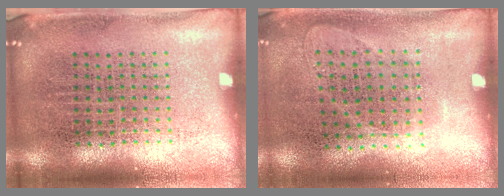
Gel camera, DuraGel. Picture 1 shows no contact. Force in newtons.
{"total": 1.0, "press": 0.9, "slide": 0.5}